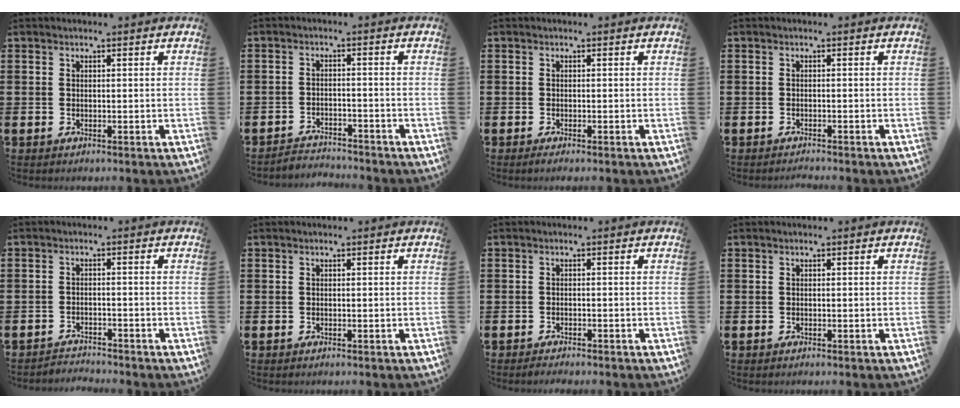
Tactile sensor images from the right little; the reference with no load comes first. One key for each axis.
{"total": 2.5, "fx": -2.4, "fy": 0.2, "fz": -0.3, "tx": -0.003, "ty": 0.003, "tz": -0.055}
{"total": 0.6, "fx": -0.4, "fy": 0.1, "fz": 0.5, "tx": -0.008, "ty": -0.003, "tz": -0.007}
{"total": 0.6, "fx": -0.6, "fy": -0.1, "fz": 0.0, "tx": -0.001, "ty": -0.002, "tz": -0.012}
{"total": 2.0, "fx": -2.0, "fy": 0.0, "fz": -0.3, "tx": -0.001, "ty": 0.004, "tz": -0.045}
{"total": 0.0}
{"total": 0.9, "fx": -0.9, "fy": 0.0, "fz": 0.1, "tx": -0.004, "ty": -0.002, "tz": -0.019}
{"total": 0.0}